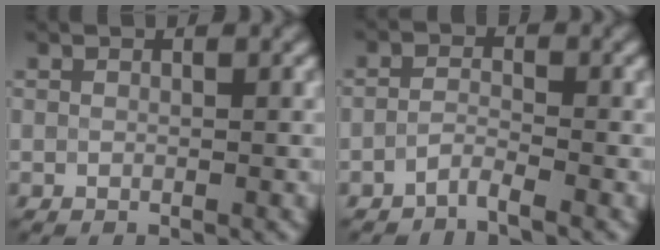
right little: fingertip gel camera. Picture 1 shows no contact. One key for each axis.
{"total": 1.3, "fx": -1.3, "fy": -0.1, "fz": 0.3, "tx": -0.009, "ty": 0.005, "tz": -0.028}